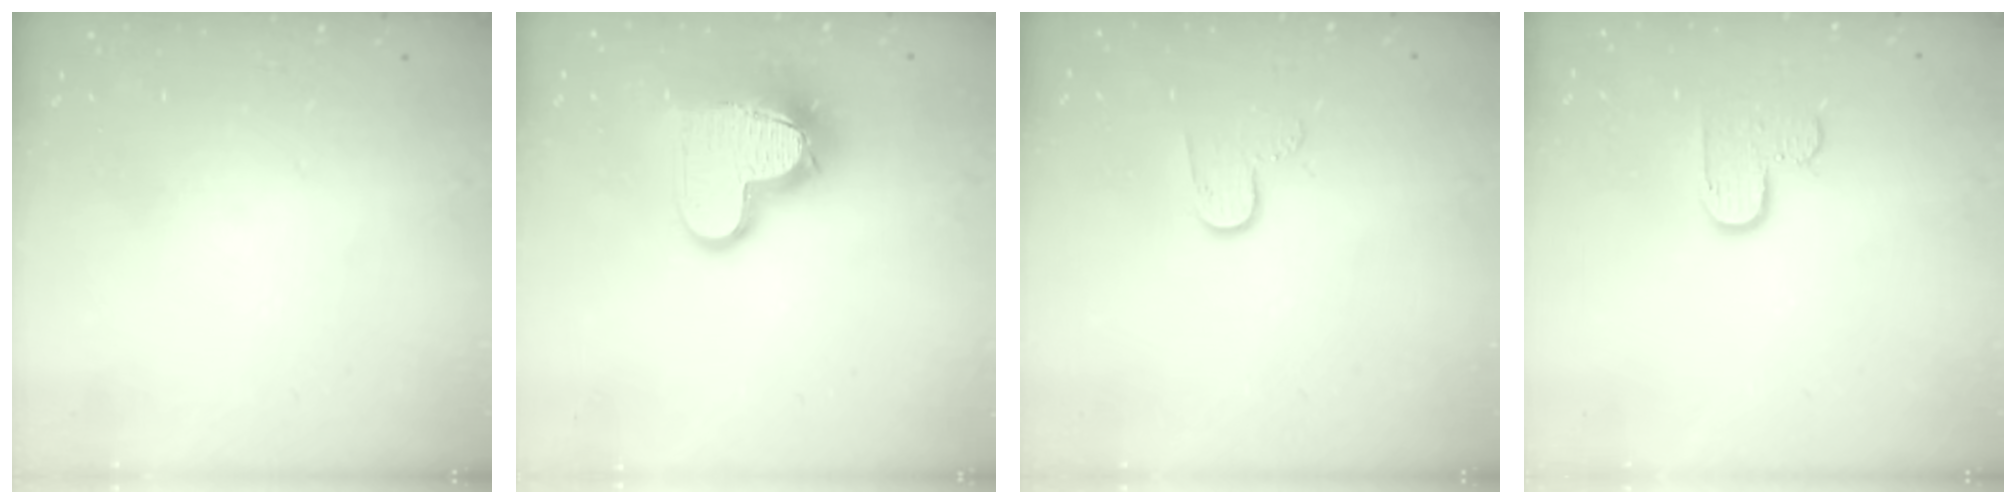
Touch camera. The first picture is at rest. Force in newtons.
{"total": 14.7, "press": 14.6, "slide": 1.2}
{"total": 7.0, "press": 7.0, "slide": 0.6}
{"total": 6.2, "press": 6.2, "slide": 0.3}